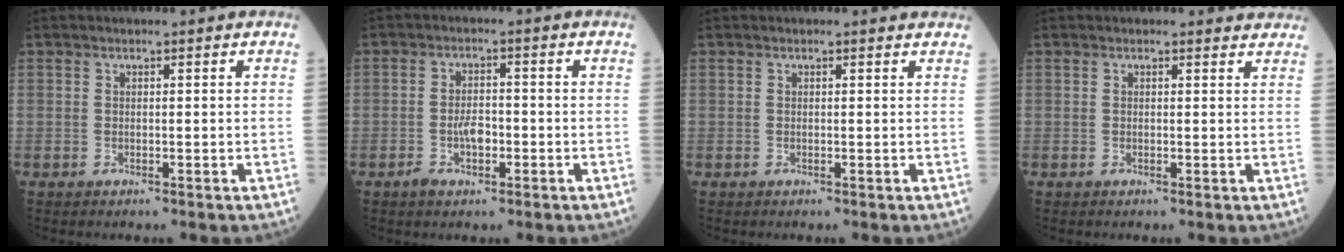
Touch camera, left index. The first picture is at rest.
{"total": 3.7, "force": [-1.4, 1.8, 2.9], "torque": [-0.058, 0.004, -0.024]}
{"total": 0.8, "force": [0.8, 0.1, -0.1], "torque": [-0.005, -0.007, -0.001]}
{"total": 2.2, "force": [2.1, 0.6, 0.0], "torque": [0.000, -0.006, 0.005]}